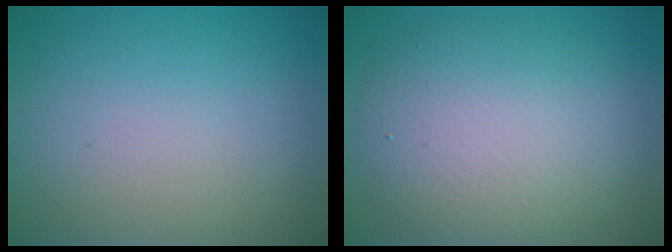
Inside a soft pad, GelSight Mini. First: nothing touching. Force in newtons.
{"total": 7.9, "press": 7.8, "slide": 0.7}